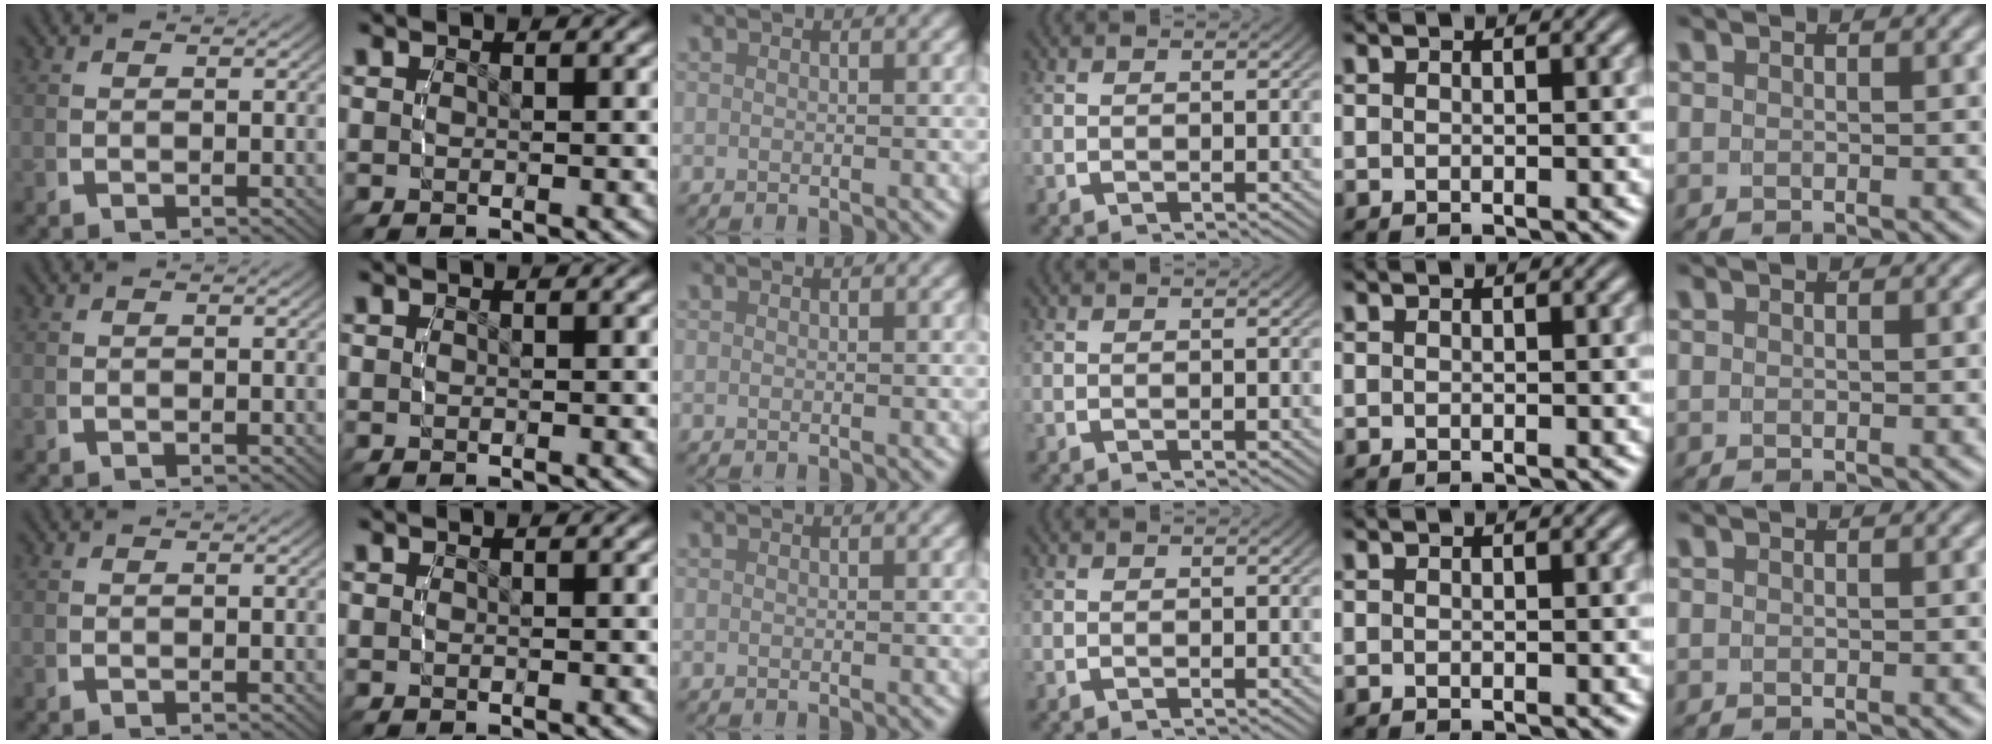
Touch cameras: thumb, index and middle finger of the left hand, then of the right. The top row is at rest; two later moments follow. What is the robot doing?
{"motion": "reach", "object": "measuring cup"}